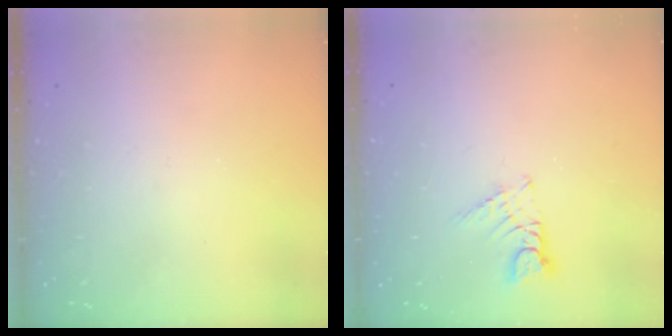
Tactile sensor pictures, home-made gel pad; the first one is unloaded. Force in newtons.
{"total": 3.2, "press": 3.2, "slide": 0.1}